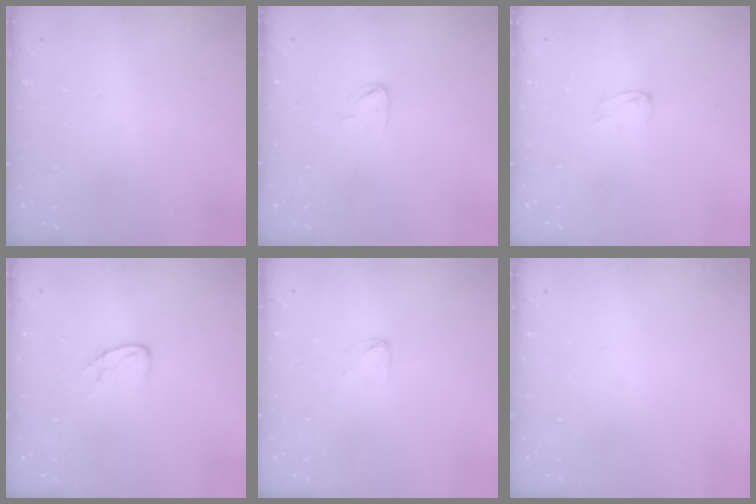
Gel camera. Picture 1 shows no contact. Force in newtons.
{"total": 3.8, "press": 3.8, "slide": 0.2}
{"total": 2.7, "press": 2.7, "slide": 0.2}
{"total": 5.6, "press": 5.6, "slide": 0.5}
{"total": 2.4, "press": 2.4, "slide": 0.2}
{"total": 0.0}